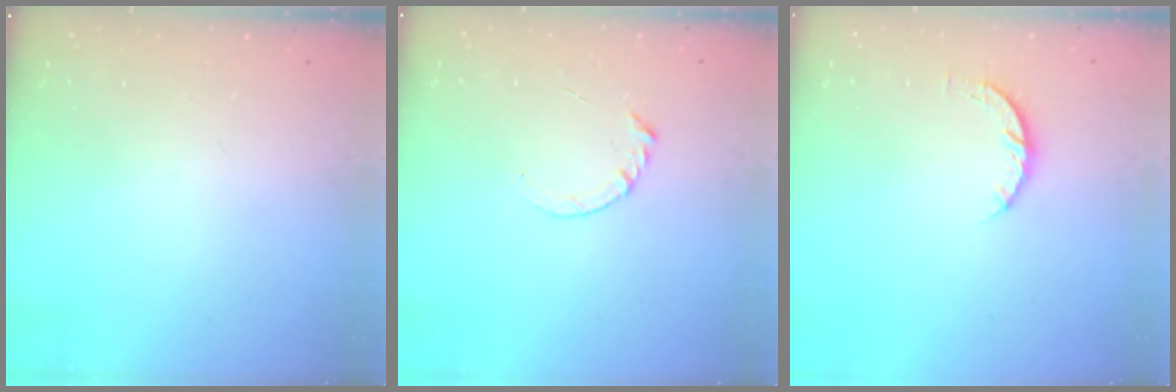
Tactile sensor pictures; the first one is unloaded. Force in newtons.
{"total": 3.7, "press": 3.6, "slide": 0.4}
{"total": 5.0, "press": 4.9, "slide": 0.7}